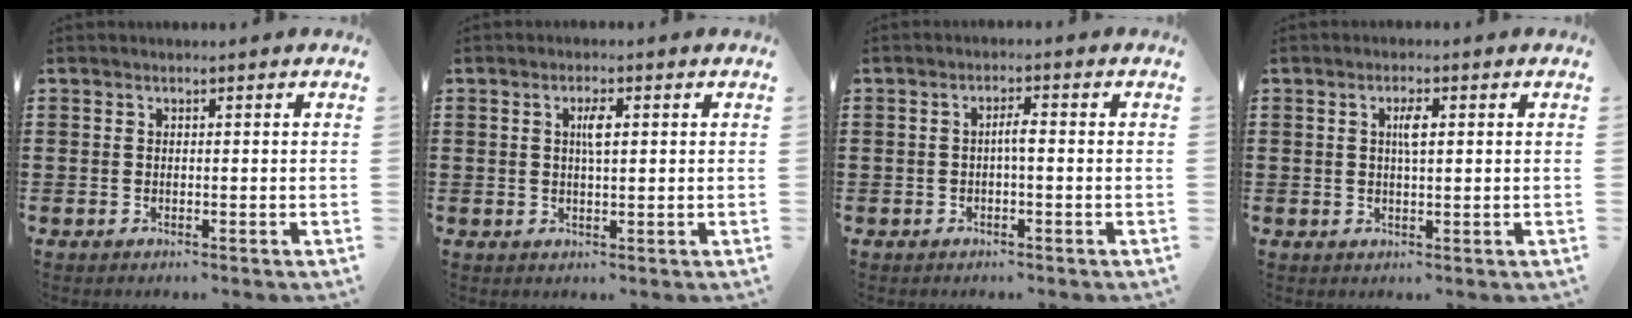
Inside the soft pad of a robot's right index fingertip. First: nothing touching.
{"total": 2.7, "force": [0.6, 0.7, 2.5], "torque": [-0.051, 0.005, 0.007]}
{"total": 2.1, "force": [-0.4, 0.4, 2.0], "torque": [-0.038, 0.003, -0.008]}
{"total": 2.6, "force": [0.6, 0.7, 2.4], "torque": [-0.049, 0.005, 0.007]}